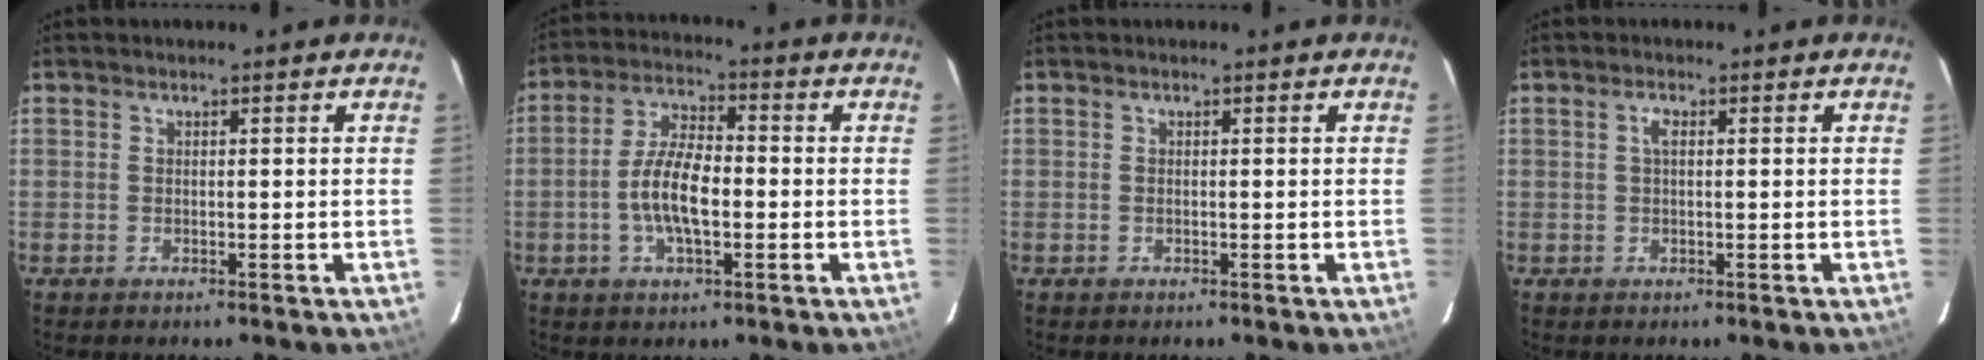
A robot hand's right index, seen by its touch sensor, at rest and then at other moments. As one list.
[{"total": 8.8, "force": [-1.8, 3.5, 7.9], "torque": [-0.157, 0.006, -0.033]}, {"total": 0.0}, {"total": 1.3, "force": [0.3, 0.5, 1.2], "torque": [-0.025, 0.003, 0.003]}]